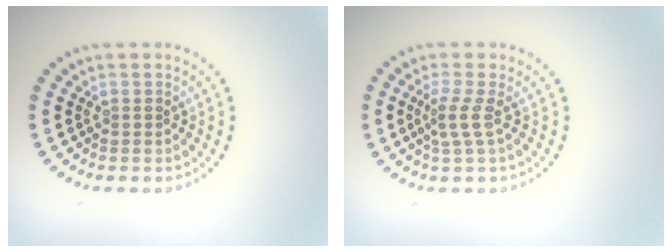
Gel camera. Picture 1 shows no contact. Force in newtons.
{"total": 2.1, "press": 1.5, "slide": 1.5}